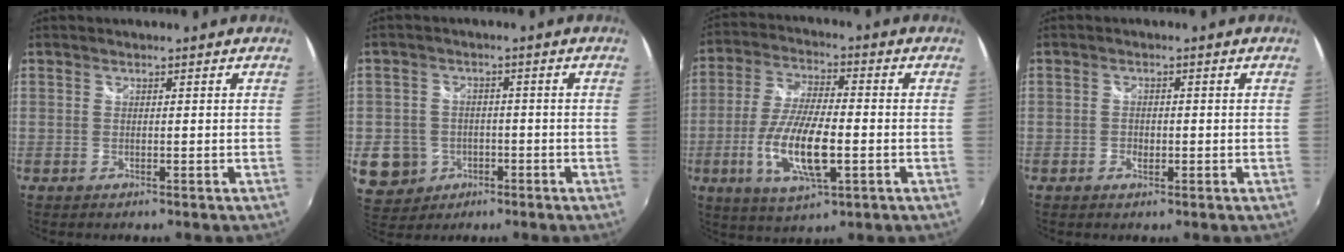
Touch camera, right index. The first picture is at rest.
{"total": 8.4, "force": [-2.5, 7.6, 2.4], "torque": [-0.083, 0.010, -0.028]}
{"total": 13.4, "force": [-3.9, 4.1, 12.1], "torque": [-0.249, -0.013, -0.072]}
{"total": 1.7, "force": [-0.8, 1.4, 0.7], "torque": [-0.014, -0.002, -0.013]}